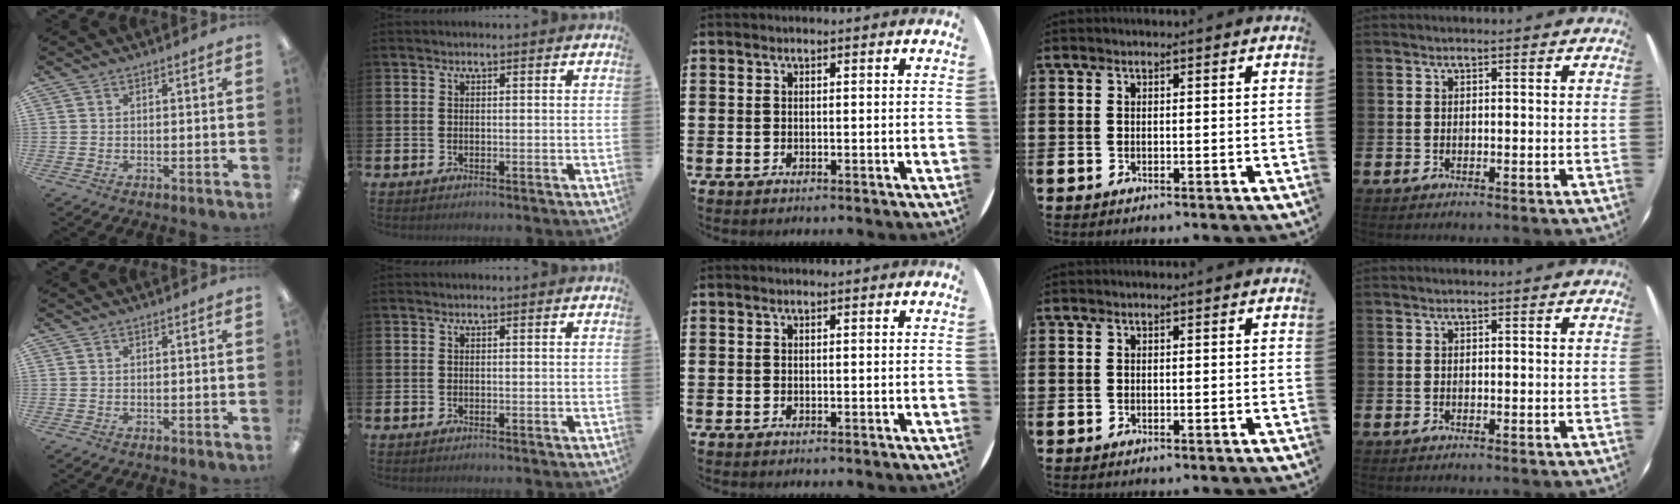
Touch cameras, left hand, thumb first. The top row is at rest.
{}